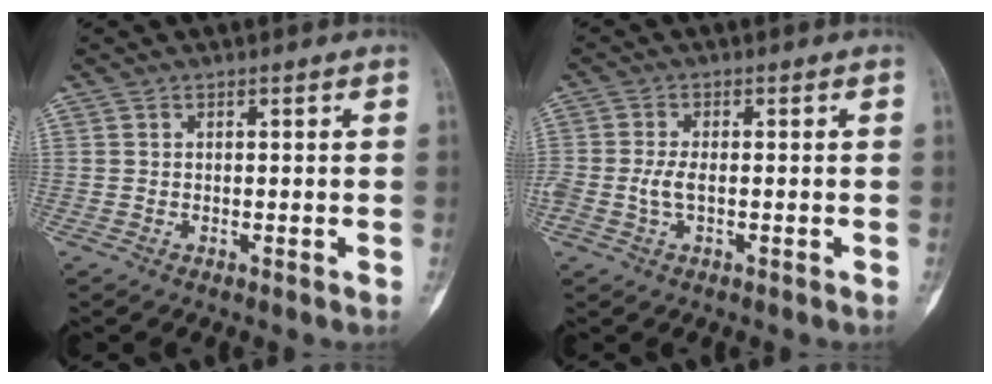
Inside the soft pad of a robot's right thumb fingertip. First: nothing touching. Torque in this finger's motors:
{"motor_torque": [0.08, 0.08, 0.22, 0.15, 0.03]}